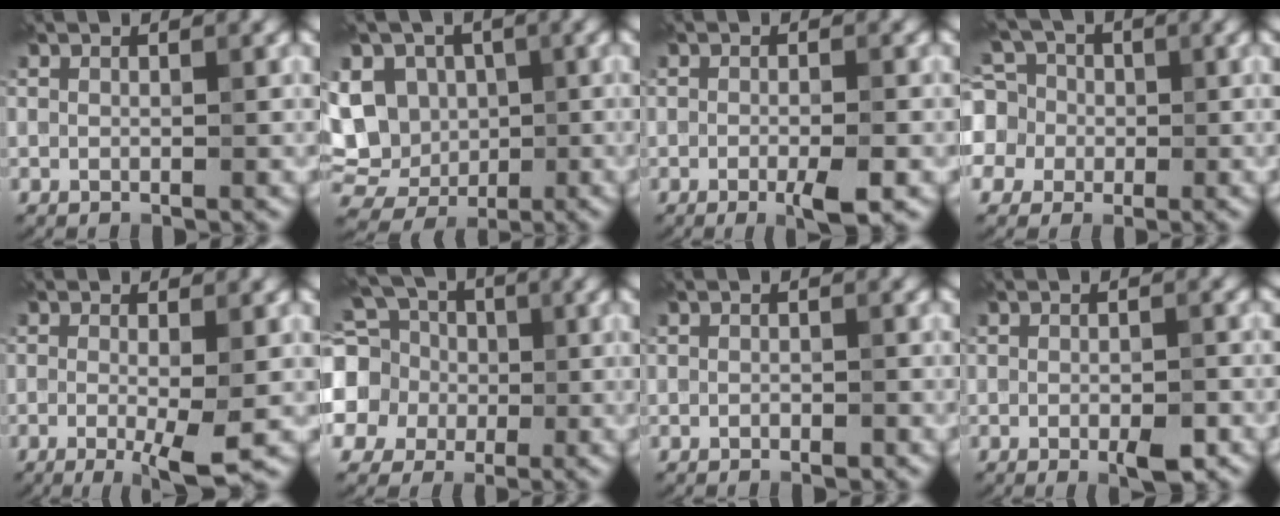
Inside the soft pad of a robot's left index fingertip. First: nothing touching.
{"total": 9.8, "force": [0.8, 8.4, 5.1], "torque": [-0.072, 0.010, -0.012]}
{"total": 2.8, "force": [-1.1, 0.5, 2.5], "torque": [-0.042, -0.008, -0.020]}
{"total": 9.4, "force": [2.0, 8.3, 3.9], "torque": [-0.085, 0.037, 0.001]}
{"total": 4.2, "force": [-1.1, 0.6, 4.0], "torque": [-0.070, -0.016, -0.018]}
{"total": 11.2, "force": [0.8, 9.9, 5.1], "torque": [-0.139, 0.016, -0.021]}
{"total": 0.9, "force": [-0.5, 0.4, 0.6], "torque": [-0.007, 0.000, -0.007]}
{"total": 2.8, "force": [-1.3, 0.9, 2.3], "torque": [-0.034, -0.004, -0.020]}